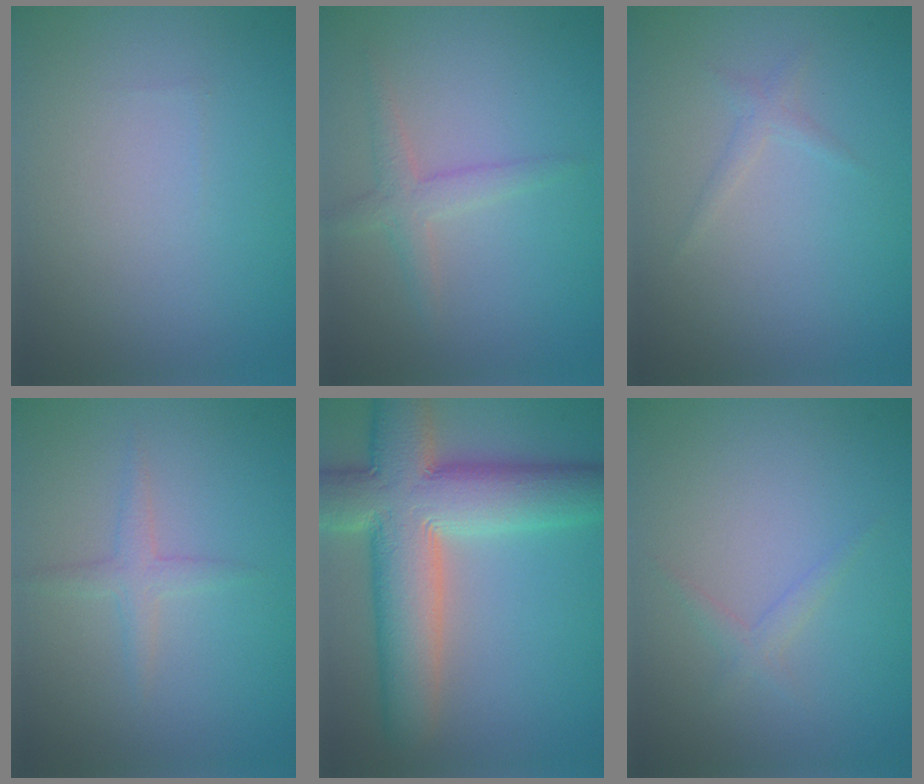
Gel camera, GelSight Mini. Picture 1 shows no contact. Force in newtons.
{"total": 2.2, "press": 2.2, "slide": 0.1}
{"total": 0.9, "press": 0.9, "slide": 0.1}
{"total": 1.6, "press": 1.6, "slide": 0.0}
{"total": 12.0, "press": 12.0, "slide": 1.0}
{"total": 1.1, "press": 1.1, "slide": 0.1}